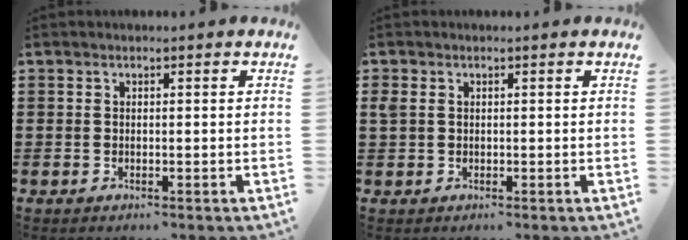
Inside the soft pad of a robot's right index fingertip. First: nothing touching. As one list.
[{"total": 1.5, "force": [0.4, 1.1, 0.9], "torque": [-0.028, 0.003, 0.005]}]